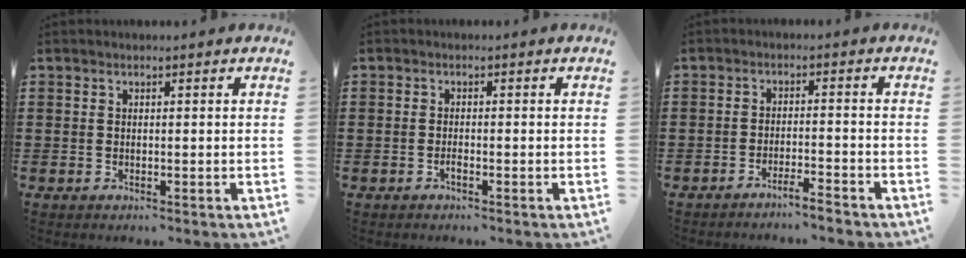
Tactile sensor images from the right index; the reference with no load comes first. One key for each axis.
{"total": 1.0, "fx": -0.7, "fy": 0.2, "fz": 0.7, "tx": -0.016, "ty": -0.005, "tz": -0.011}
{"total": 3.1, "fx": -2.9, "fy": -0.3, "fz": 0.8, "tx": -0.017, "ty": -0.001, "tz": -0.060}